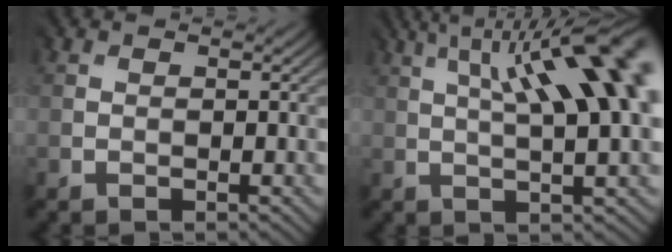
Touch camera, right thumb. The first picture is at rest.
{"total": 14.4, "force": [3.6, 4.1, 13.3], "torque": [-0.190, 0.032, 0.062]}